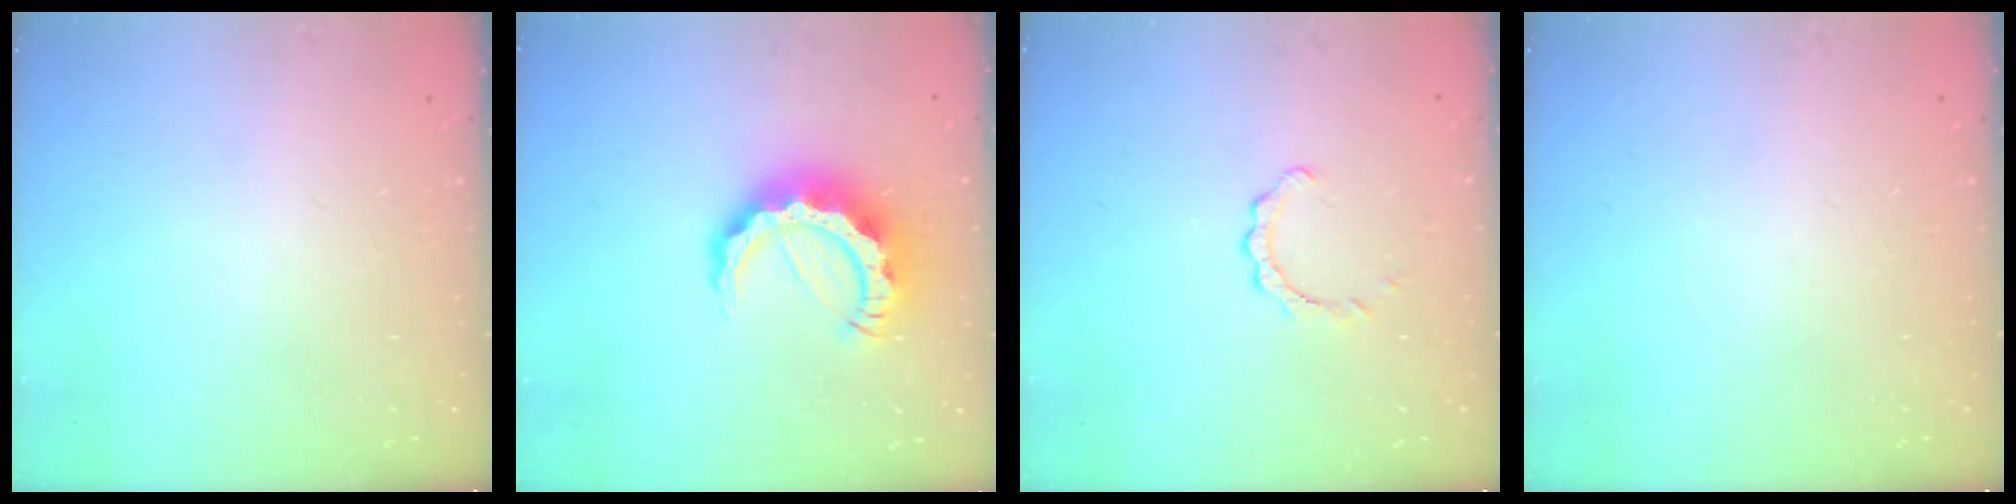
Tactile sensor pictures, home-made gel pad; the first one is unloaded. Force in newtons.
{"total": 11.5, "press": 11.4, "slide": 1.2}
{"total": 2.4, "press": 2.4, "slide": 0.3}
{"total": 0.0}